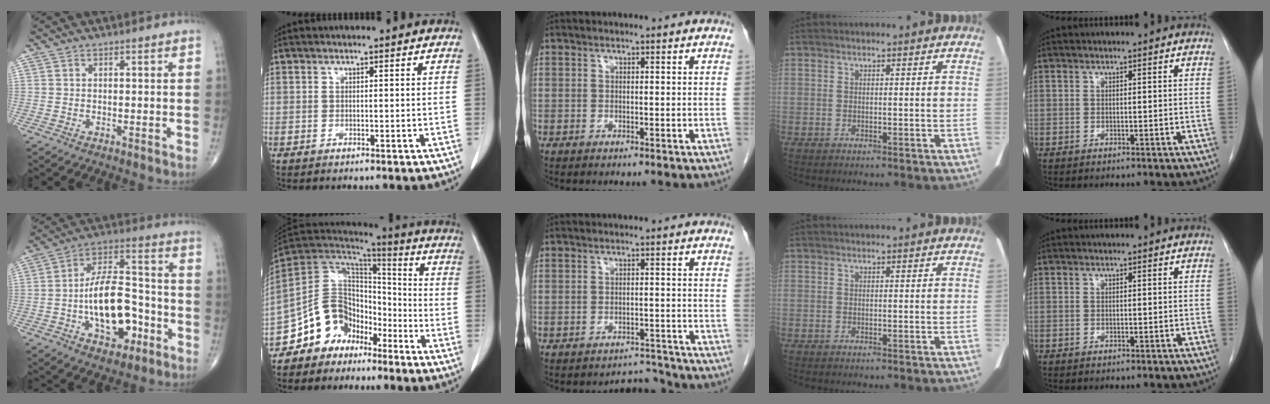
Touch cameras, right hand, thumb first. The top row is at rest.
{"thumb": {"total": 16.6, "force": [-4.8, 8.9, 13.2], "torque": [-0.191, 0.045, -0.077]}, "index": {"total": 11.3, "force": [-7.6, 8.1, 2.2], "torque": [-0.041, 0.078, -0.136]}, "middle": {"total": 3.5, "force": [-3.2, 0.0, -1.3], "torque": [0.025, 0.011, -0.041]}}